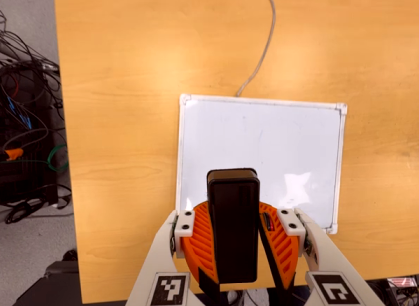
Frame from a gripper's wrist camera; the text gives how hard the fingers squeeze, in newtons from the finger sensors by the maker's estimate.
{"total": 8.1, "left": 8.9, "right": 7.4}